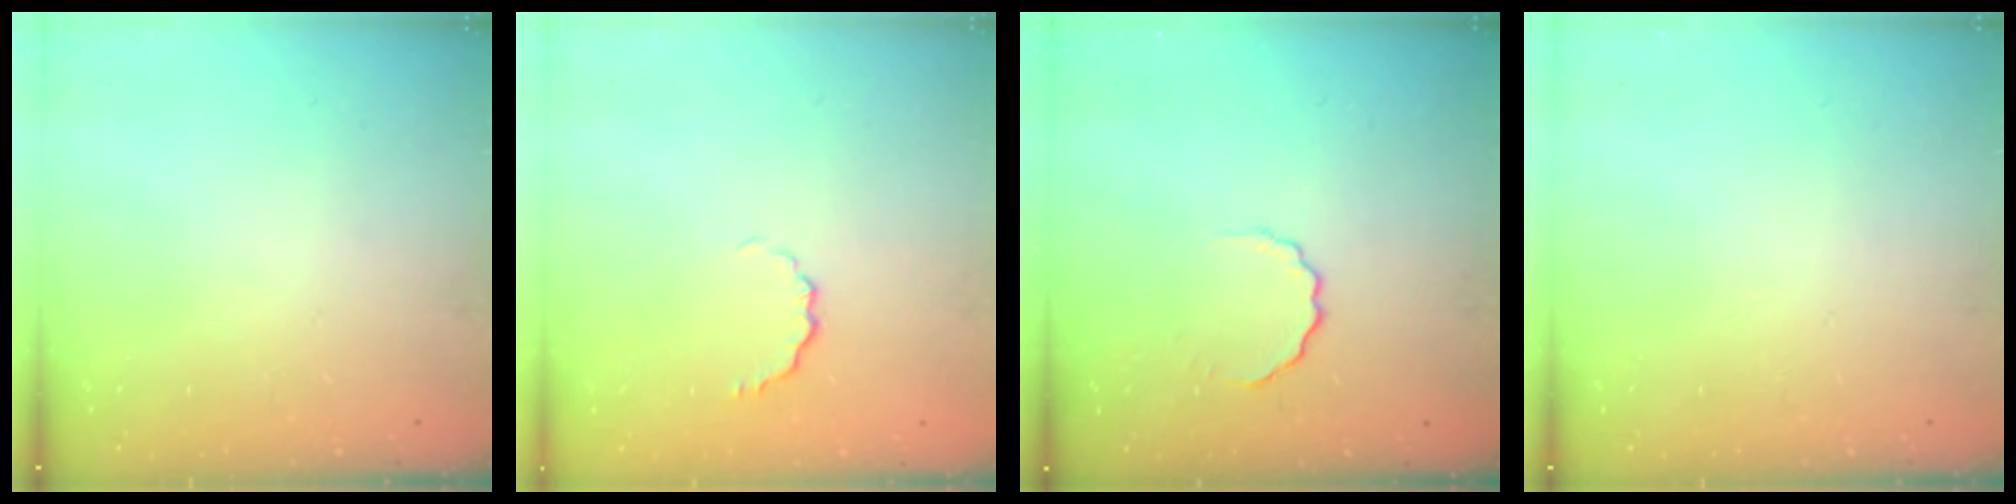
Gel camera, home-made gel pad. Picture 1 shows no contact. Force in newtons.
{"total": 4.2, "press": 4.0, "slide": 1.1}
{"total": 4.3, "press": 4.2, "slide": 0.9}
{"total": 0.0}